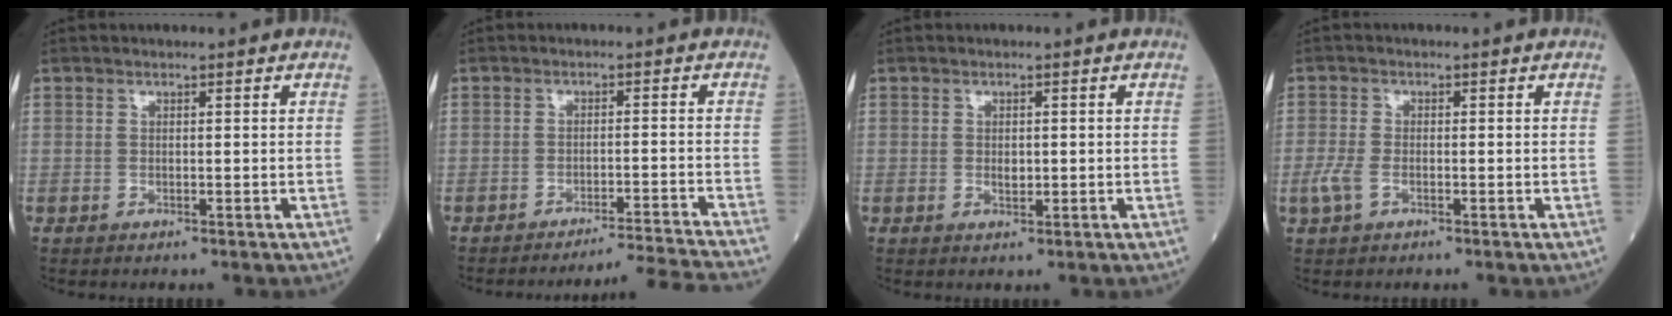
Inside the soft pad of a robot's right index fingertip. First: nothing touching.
{"total": 9.7, "force": [-8.9, -3.7, 1.0], "torque": [0.005, -0.018, -0.128]}
{"total": 1.4, "force": [0.0, 0.8, 1.2], "torque": [-0.015, -0.001, 0.002]}
{"total": 2.9, "force": [-1.1, 1.4, 2.3], "torque": [-0.068, -0.003, -0.027]}